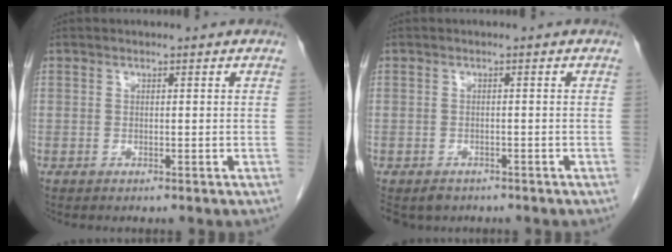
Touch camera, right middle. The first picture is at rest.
{"total": 3.8, "force": [-2.8, 2.3, 0.9], "torque": [-0.014, -0.002, -0.041]}